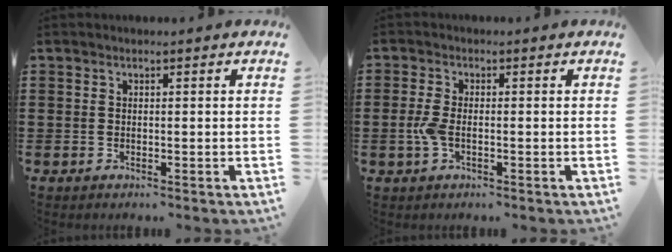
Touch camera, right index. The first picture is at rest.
{"total": 2.8, "force": [-0.7, 1.1, 2.4], "torque": [-0.066, -0.008, -0.018]}